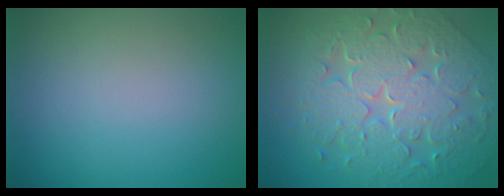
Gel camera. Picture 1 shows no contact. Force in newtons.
{"total": 9.8, "press": 7.0, "slide": 6.8}